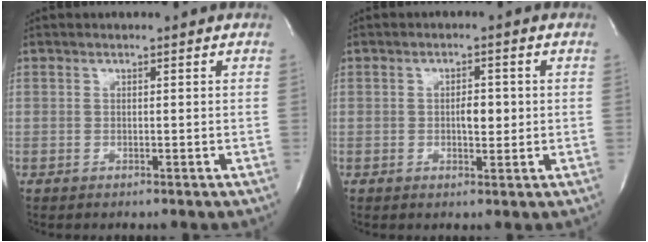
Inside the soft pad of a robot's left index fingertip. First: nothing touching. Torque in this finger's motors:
{"motor_torque": [0.16, 0.01, 0.06, 0.04]}